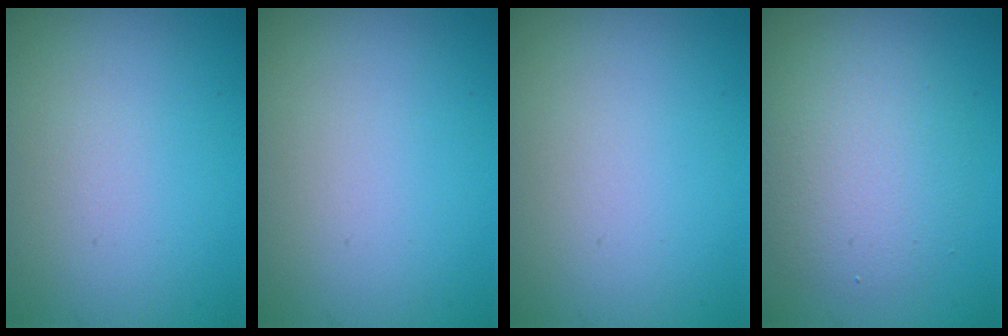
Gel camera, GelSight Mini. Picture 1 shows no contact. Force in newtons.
{"total": 0.0}
{"total": 0.0}
{"total": 4.5, "press": 4.5, "slide": 0.4}